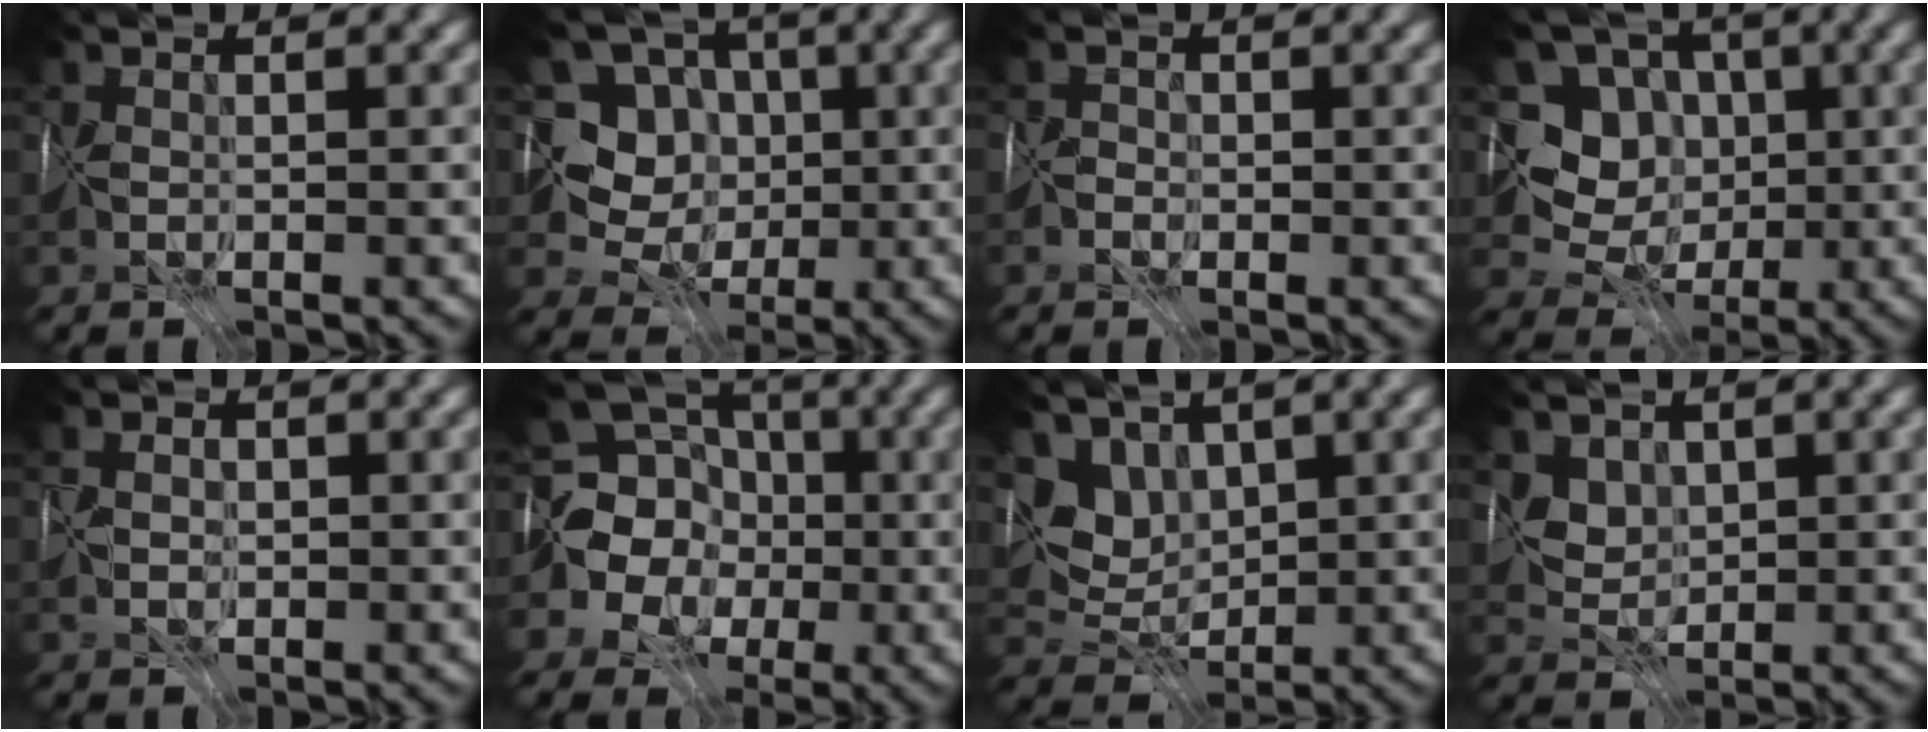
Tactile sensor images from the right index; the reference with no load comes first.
{"total": 6.4, "force": [1.0, 6.1, 1.8], "torque": [-0.023, 0.011, -0.018]}
{"total": 1.3, "force": [-0.5, -0.2, -1.1], "torque": [0.037, 0.009, -0.020]}
{"total": 5.1, "force": [0.9, 4.8, 1.4], "torque": [-0.007, -0.005, -0.012]}
{"total": 1.8, "force": [0.3, 1.6, 0.7], "torque": [-0.001, 0.018, -0.015]}
{"total": 11.1, "force": [-0.4, 10.3, 4.1], "torque": [-0.101, 0.033, -0.049]}
{"total": 3.1, "force": [2.4, 1.9, 0.6], "torque": [-0.008, 0.002, 0.035]}
{"total": 2.1, "force": [1.8, 1.0, -0.2], "torque": [-0.002, -0.002, 0.046]}